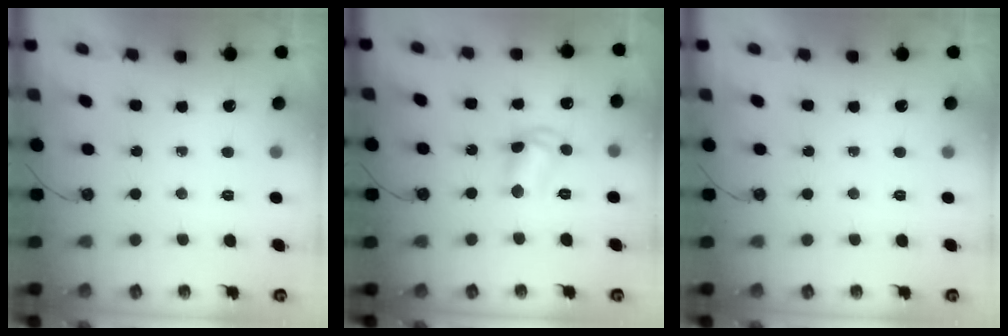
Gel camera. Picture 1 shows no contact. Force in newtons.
{"total": 9.7, "press": 9.7, "slide": 0.7}
{"total": 0.0}